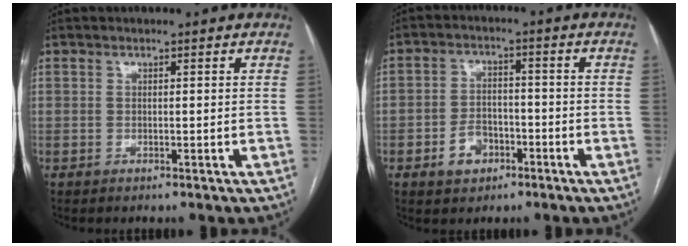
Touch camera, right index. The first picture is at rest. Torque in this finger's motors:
{"motor_torque": [0.01, -0.34, -0.34, -0.15]}